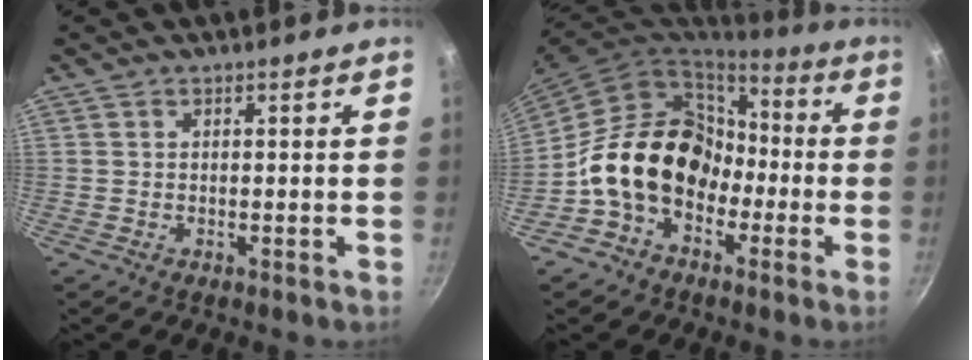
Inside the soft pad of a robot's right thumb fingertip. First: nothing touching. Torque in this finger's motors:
{"motor_torque": [1.84, 3.17, 1.32, -1.45, 0.14]}